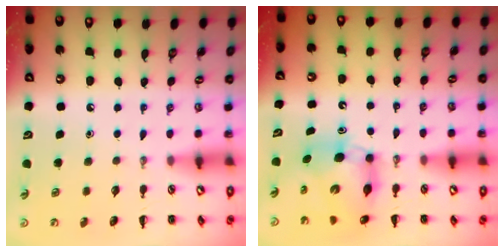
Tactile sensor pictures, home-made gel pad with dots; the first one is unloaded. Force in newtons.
{"total": 6.8, "press": 6.6, "slide": 1.8}